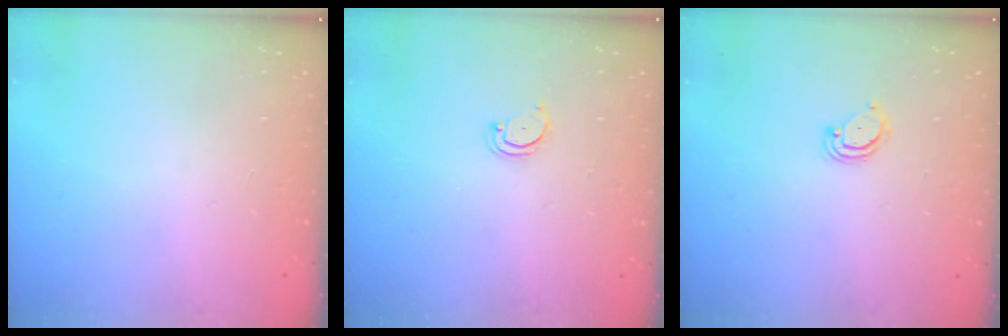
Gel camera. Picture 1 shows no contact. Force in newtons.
{"total": 2.7, "press": 2.7, "slide": 0.3}
{"total": 3.0, "press": 3.0, "slide": 0.2}